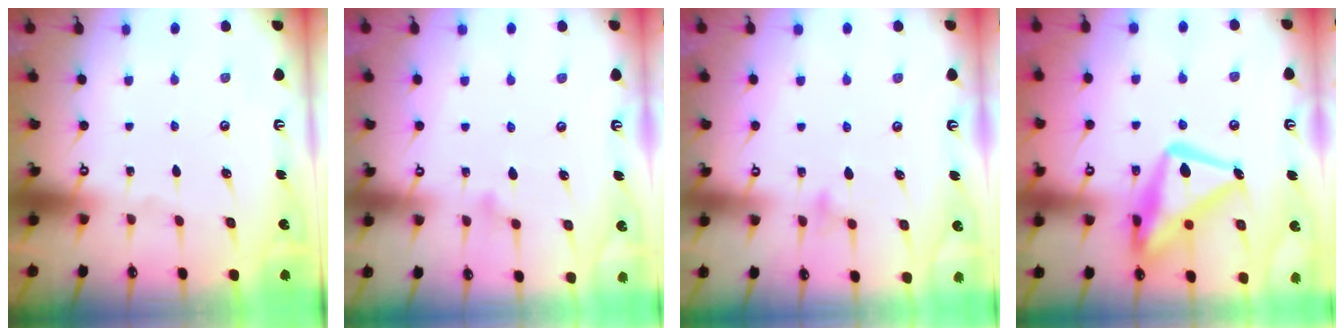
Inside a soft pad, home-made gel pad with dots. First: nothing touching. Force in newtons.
{"total": 8.6, "press": 8.6, "slide": 0.9}
{"total": 7.4, "press": 7.4, "slide": 0.4}
{"total": 18.6, "press": 18.6, "slide": 1.6}